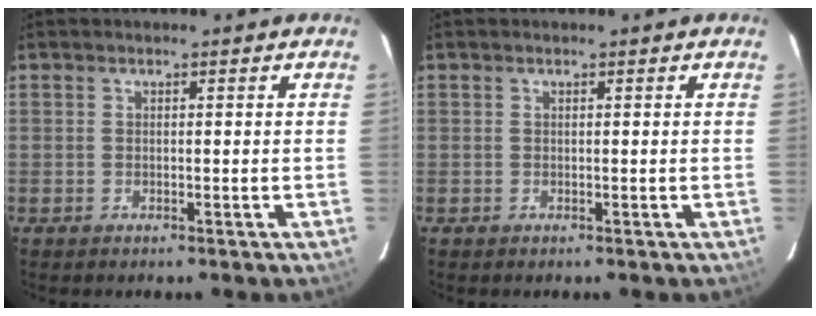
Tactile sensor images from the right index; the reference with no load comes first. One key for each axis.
{"total": 0.0}